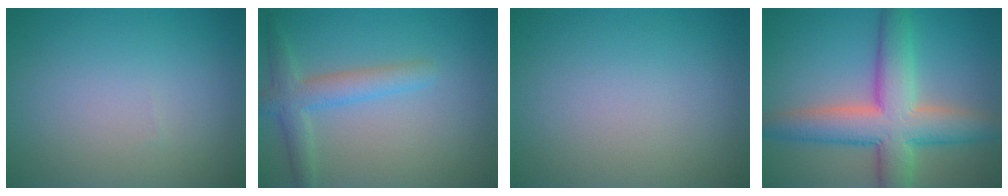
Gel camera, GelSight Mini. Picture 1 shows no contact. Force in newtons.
{"total": 3.4, "press": 3.4, "slide": 0.3}
{"total": 0.0}
{"total": 8.6, "press": 8.6, "slide": 0.4}